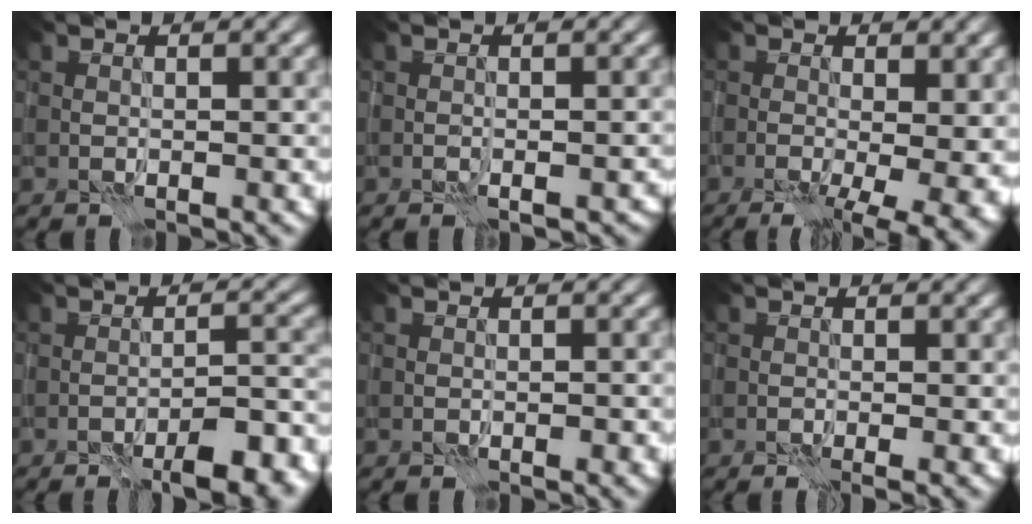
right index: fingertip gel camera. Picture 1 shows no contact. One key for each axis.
{"total": 2.0, "fx": -1.2, "fy": 0.9, "fz": 1.4, "tx": -0.029, "ty": -0.001, "tz": -0.015}
{"total": 8.4, "fx": -2.8, "fy": 3.2, "fz": 7.3, "tx": -0.072, "ty": -0.008, "tz": -0.035}
{"total": 7.1, "fx": -4.6, "fy": 2.1, "fz": 4.9, "tx": -0.066, "ty": 0.004, "tz": -0.062}
{"total": 0.6, "fx": -0.1, "fy": 0.3, "fz": 0.6, "tx": -0.010, "ty": 0.000, "tz": -0.001}
{"total": 0.9, "fx": -0.2, "fy": 0.2, "fz": 0.8, "tx": -0.016, "ty": -0.005, "tz": -0.005}